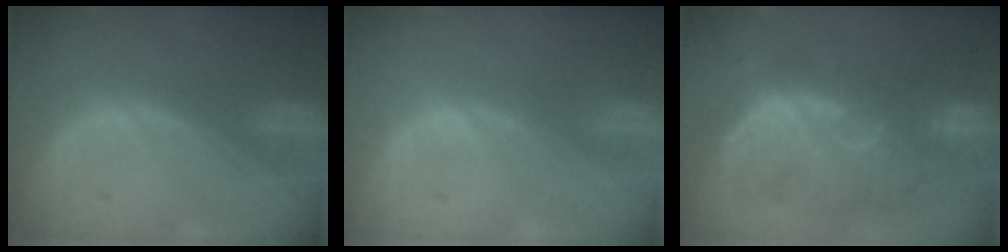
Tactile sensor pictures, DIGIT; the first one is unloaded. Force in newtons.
{"total": 0.6, "press": 0.1, "slide": 0.6}
{"total": 11.2, "press": 10.7, "slide": 3.4}